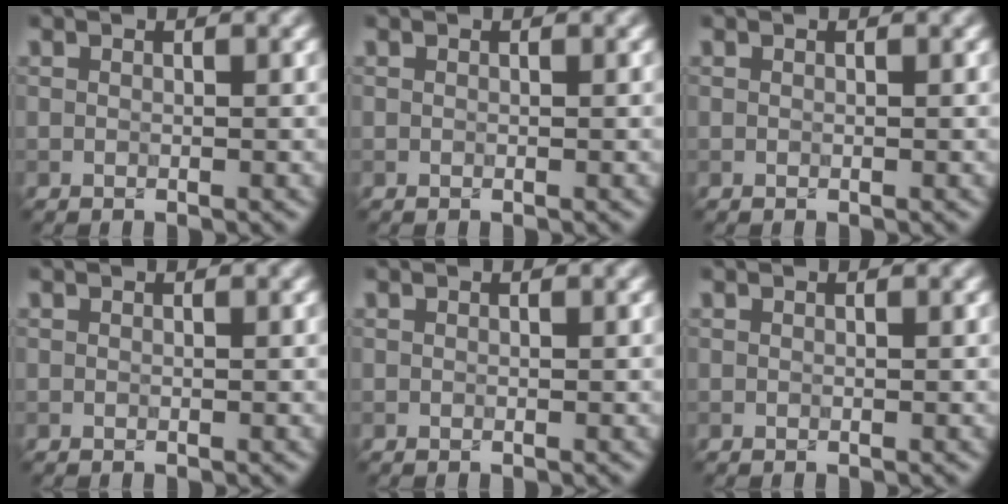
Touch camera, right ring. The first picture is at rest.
{"total": 0.0}
{"total": 0.0}
{"total": 0.0}
{"total": 0.0}
{"total": 0.0}